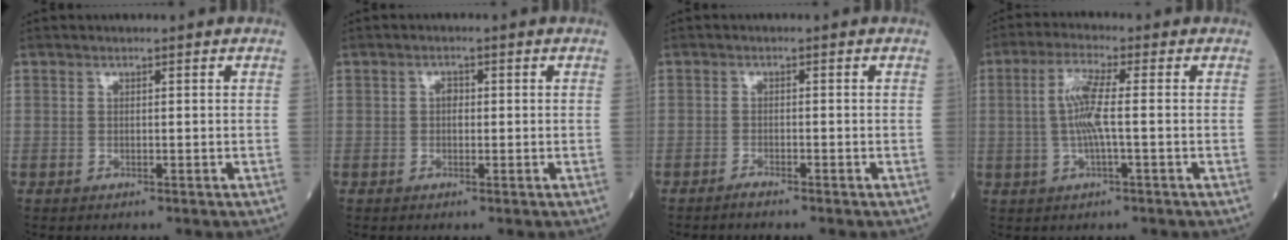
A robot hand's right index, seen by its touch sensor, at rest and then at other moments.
{"total": 1.3, "force": [0.0, 0.8, 0.9], "torque": [-0.012, 0.003, -0.003]}
{"total": 1.2, "force": [-1.2, -0.1, 0.3], "torque": [-0.009, -0.001, -0.023]}
{"total": 6.1, "force": [0.0, 0.3, 6.1], "torque": [-0.128, 0.004, -0.005]}